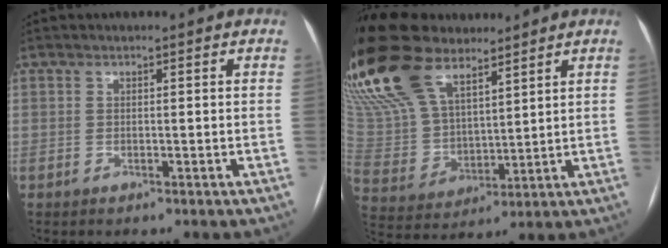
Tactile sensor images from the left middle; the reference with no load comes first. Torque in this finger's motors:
{"motor_torque": [0.71, 0.00, 1.05, 0.21]}